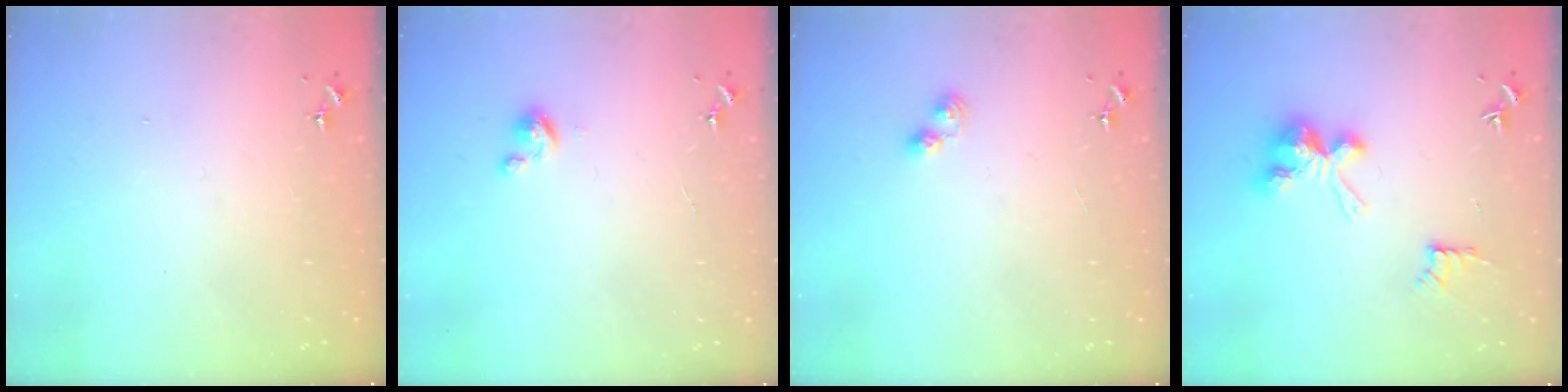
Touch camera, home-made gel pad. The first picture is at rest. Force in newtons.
{"total": 3.5, "press": 3.5, "slide": 0.3}
{"total": 3.3, "press": 3.3, "slide": 0.4}
{"total": 10.6, "press": 10.6, "slide": 0.3}